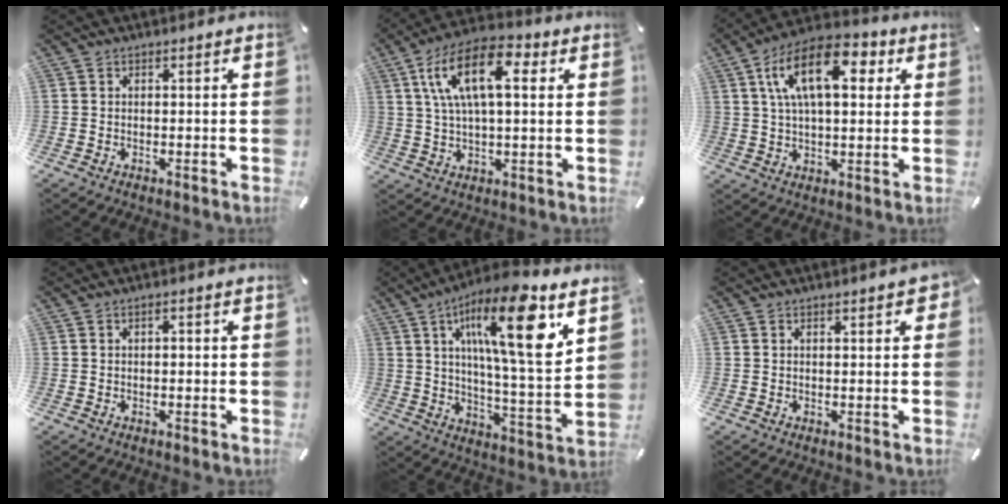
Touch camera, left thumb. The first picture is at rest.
{"total": 14.9, "force": [5.1, 7.0, 12.2], "torque": [-0.232, 0.004, 0.083]}
{"total": 16.3, "force": [5.8, 8.4, 12.8], "torque": [-0.224, 0.002, 0.094]}
{"total": 1.2, "force": [0.1, 0.6, 1.0], "torque": [-0.019, 0.004, -0.001]}
{"total": 19.8, "force": [9.5, 4.6, 16.8], "torque": [-0.269, -0.041, 0.139]}
{"total": 2.5, "force": [1.2, 1.0, 2.0], "torque": [-0.025, -0.003, 0.018]}